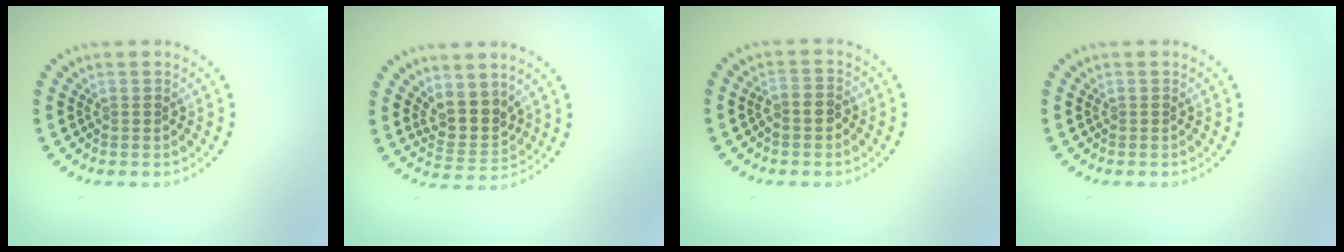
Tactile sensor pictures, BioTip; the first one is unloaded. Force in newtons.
{"total": 3.4, "press": 2.8, "slide": 1.9}
{"total": 1.5, "press": 1.3, "slide": 0.8}
{"total": 0.0}